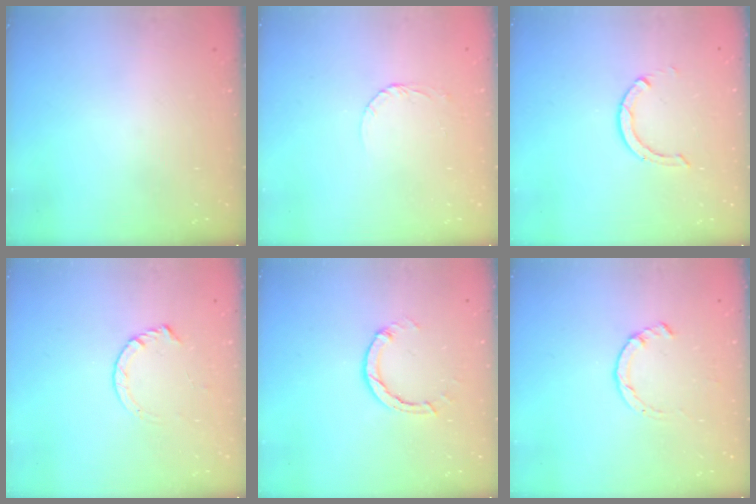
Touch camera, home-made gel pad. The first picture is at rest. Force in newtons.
{"total": 2.6, "press": 2.6, "slide": 0.1}
{"total": 2.9, "press": 2.9, "slide": 0.4}
{"total": 3.7, "press": 3.7, "slide": 0.5}
{"total": 2.7, "press": 2.7, "slide": 0.3}
{"total": 2.8, "press": 2.8, "slide": 0.4}